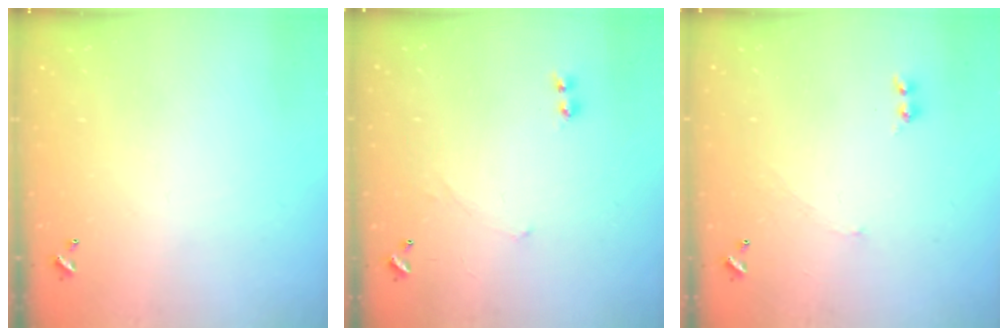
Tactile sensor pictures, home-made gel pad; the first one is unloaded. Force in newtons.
{"total": 2.4, "press": 2.3, "slide": 0.5}
{"total": 2.6, "press": 2.6, "slide": 0.6}